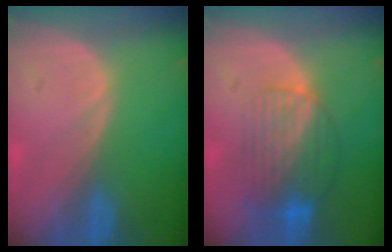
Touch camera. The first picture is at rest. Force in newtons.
{"total": 8.5, "press": 7.2, "slide": 4.5}